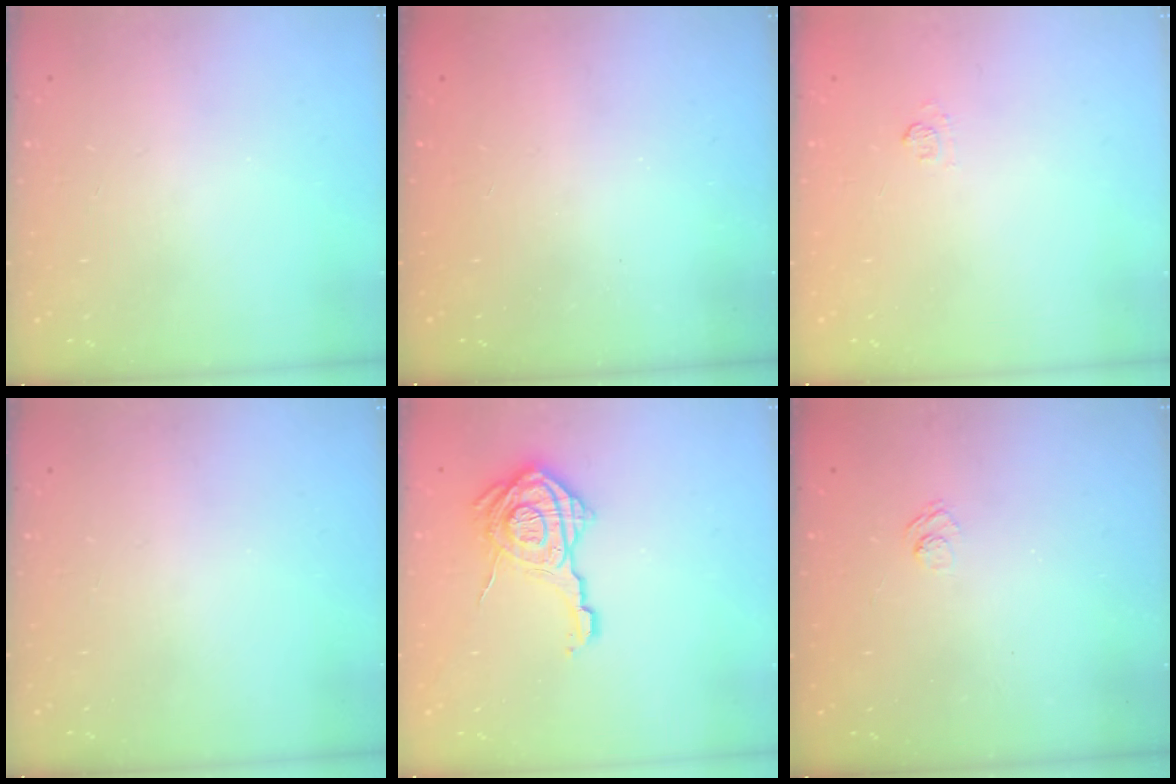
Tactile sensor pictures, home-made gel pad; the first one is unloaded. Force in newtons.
{"total": 2.3, "press": 2.1, "slide": 0.8}
{"total": 5.2, "press": 5.1, "slide": 1.2}
{"total": 0.0}
{"total": 17.5, "press": 17.5, "slide": 0.7}
{"total": 2.4, "press": 2.0, "slide": 1.3}